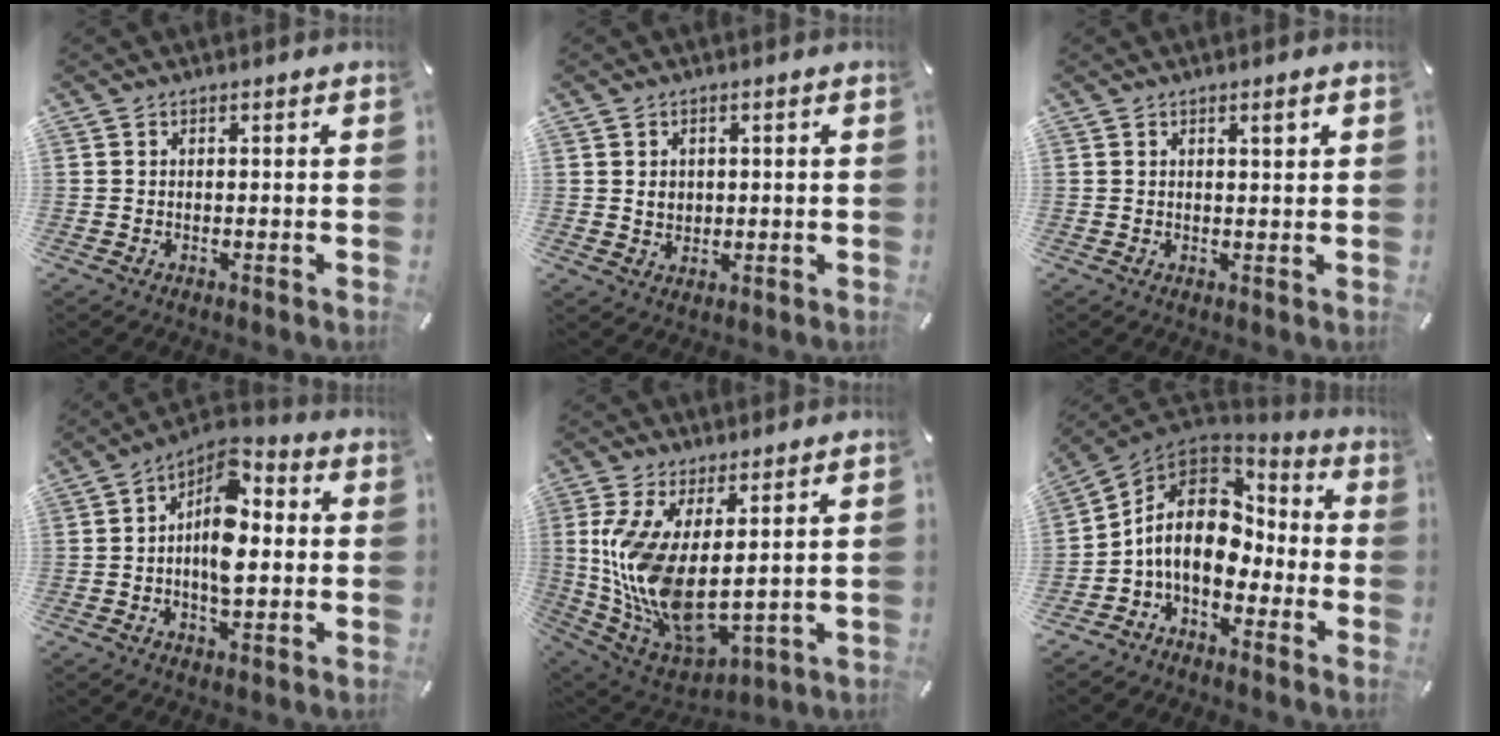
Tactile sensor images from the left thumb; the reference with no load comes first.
{"total": 2.6, "force": [0.6, 2.5, 0.7], "torque": [-0.012, 0.000, 0.009]}
{"total": 2.4, "force": [1.2, 0.5, 2.1], "torque": [-0.034, 0.000, 0.017]}
{"total": 11.3, "force": [0.2, 6.6, 9.2], "torque": [-0.167, -0.018, 0.002]}
{"total": 13.9, "force": [2.6, 6.9, 11.8], "torque": [-0.257, -0.041, 0.056]}
{"total": 12.8, "force": [-1.4, 9.6, 8.3], "torque": [-0.173, 0.011, -0.028]}